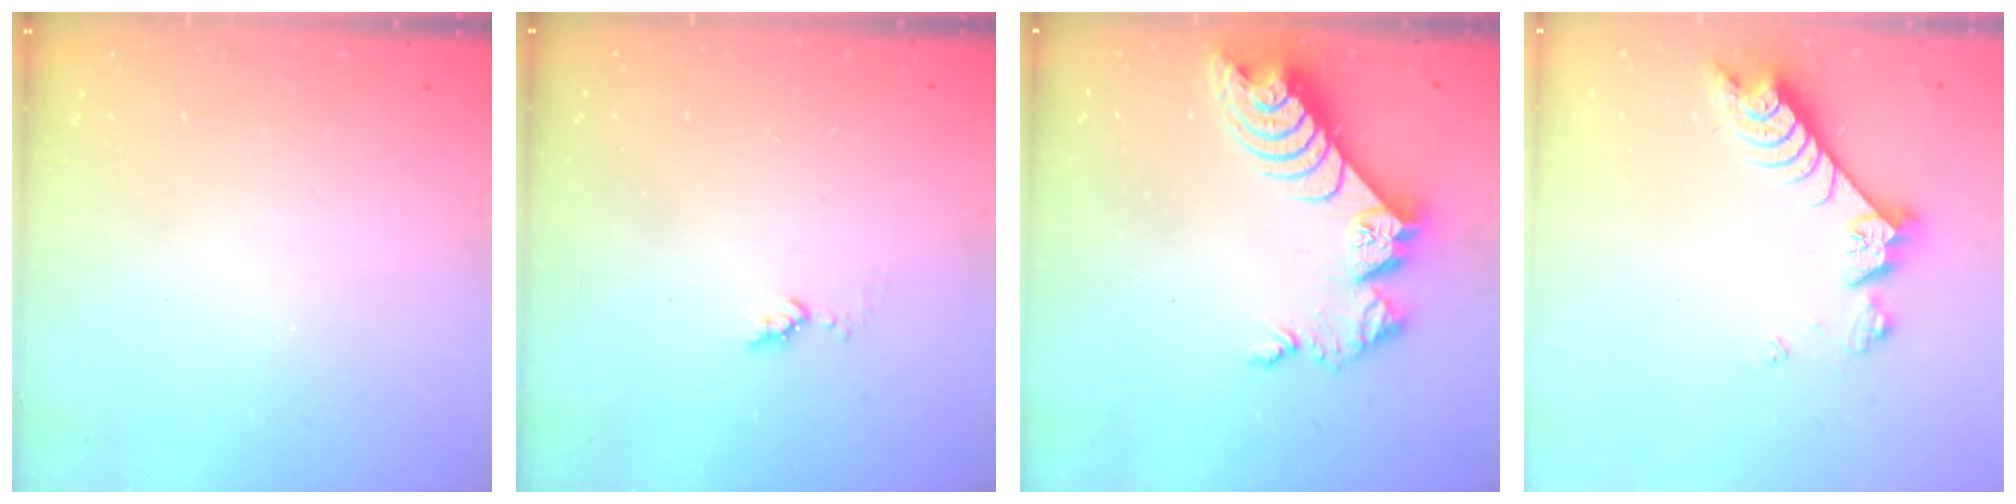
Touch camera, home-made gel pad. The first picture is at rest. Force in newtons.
{"total": 3.7, "press": 3.6, "slide": 0.4}
{"total": 9.9, "press": 9.9, "slide": 0.8}
{"total": 7.6, "press": 7.6, "slide": 0.8}